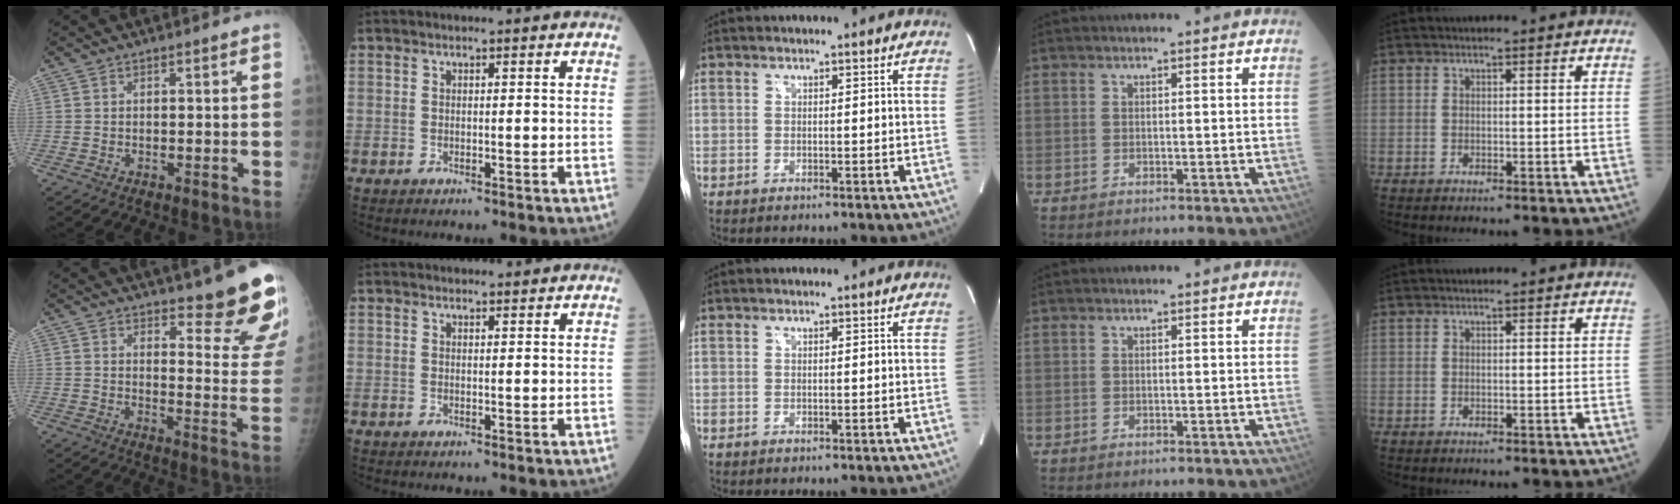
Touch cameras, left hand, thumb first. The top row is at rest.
{"thumb": {"total": 15.1, "force": [11.6, 3.5, 9.0], "torque": [-0.072, -0.095, 0.140]}, "index": {"total": 2.2, "force": [2.1, 0.5, 0.2], "torque": [-0.005, 0.006, 0.027]}}